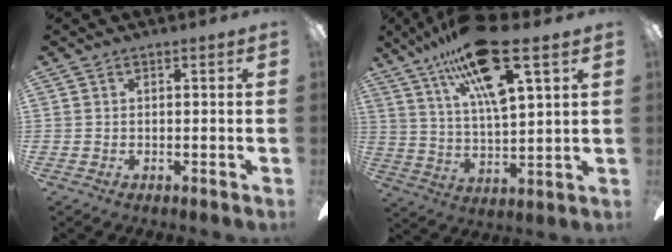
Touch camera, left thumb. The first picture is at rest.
{"total": 18.3, "force": [11.6, 4.5, 13.4], "torque": [-0.236, -0.050, 0.190]}